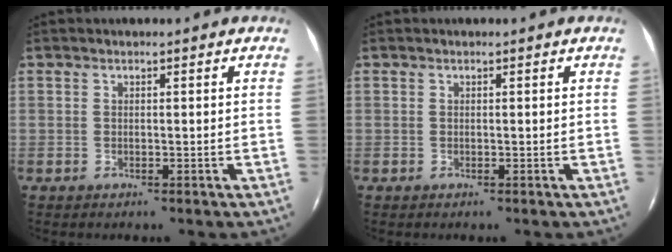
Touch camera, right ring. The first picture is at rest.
{"total": 0.0}